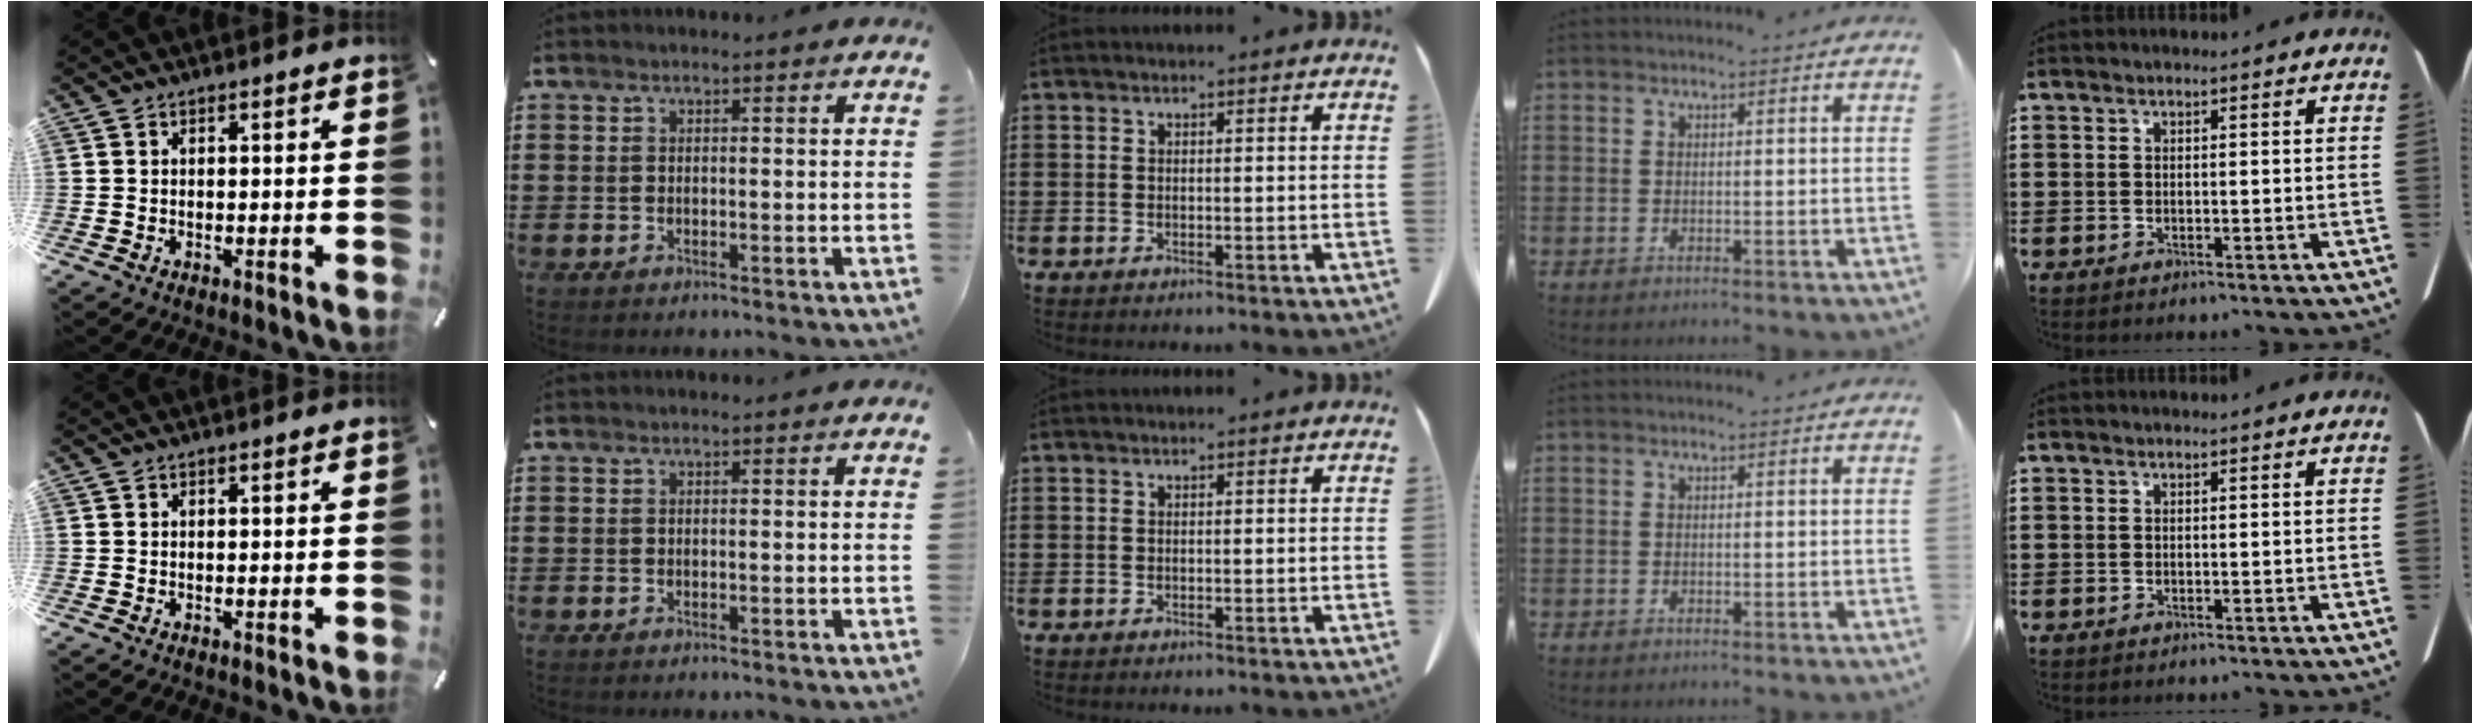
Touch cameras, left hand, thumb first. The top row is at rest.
{}